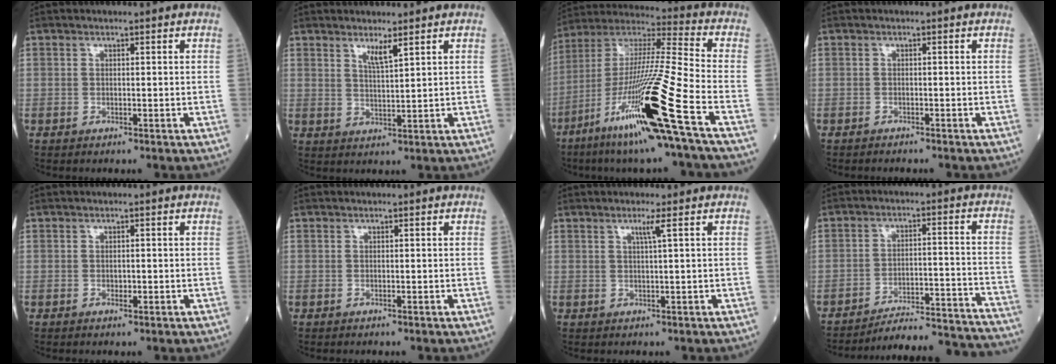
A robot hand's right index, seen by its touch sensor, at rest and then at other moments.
{"total": 3.0, "force": [2.1, 0.0, 2.1], "torque": [-0.043, -0.011, 0.041]}
{"total": 22.4, "force": [-10.4, -1.2, 19.8], "torque": [-0.393, -0.049, -0.201]}
{"total": 1.6, "force": [-1.6, 0.1, 0.5], "torque": [-0.009, -0.001, -0.019]}
{"total": 0.9, "force": [-0.2, 0.5, 0.6], "torque": [-0.009, 0.001, -0.001]}
{"total": 0.0}
{"total": 1.8, "force": [0.8, -0.6, 1.5], "torque": [-0.033, -0.005, 0.017]}
{"total": 19.5, "force": [-19.1, -0.1, 3.5], "torque": [-0.025, 0.009, -0.251]}